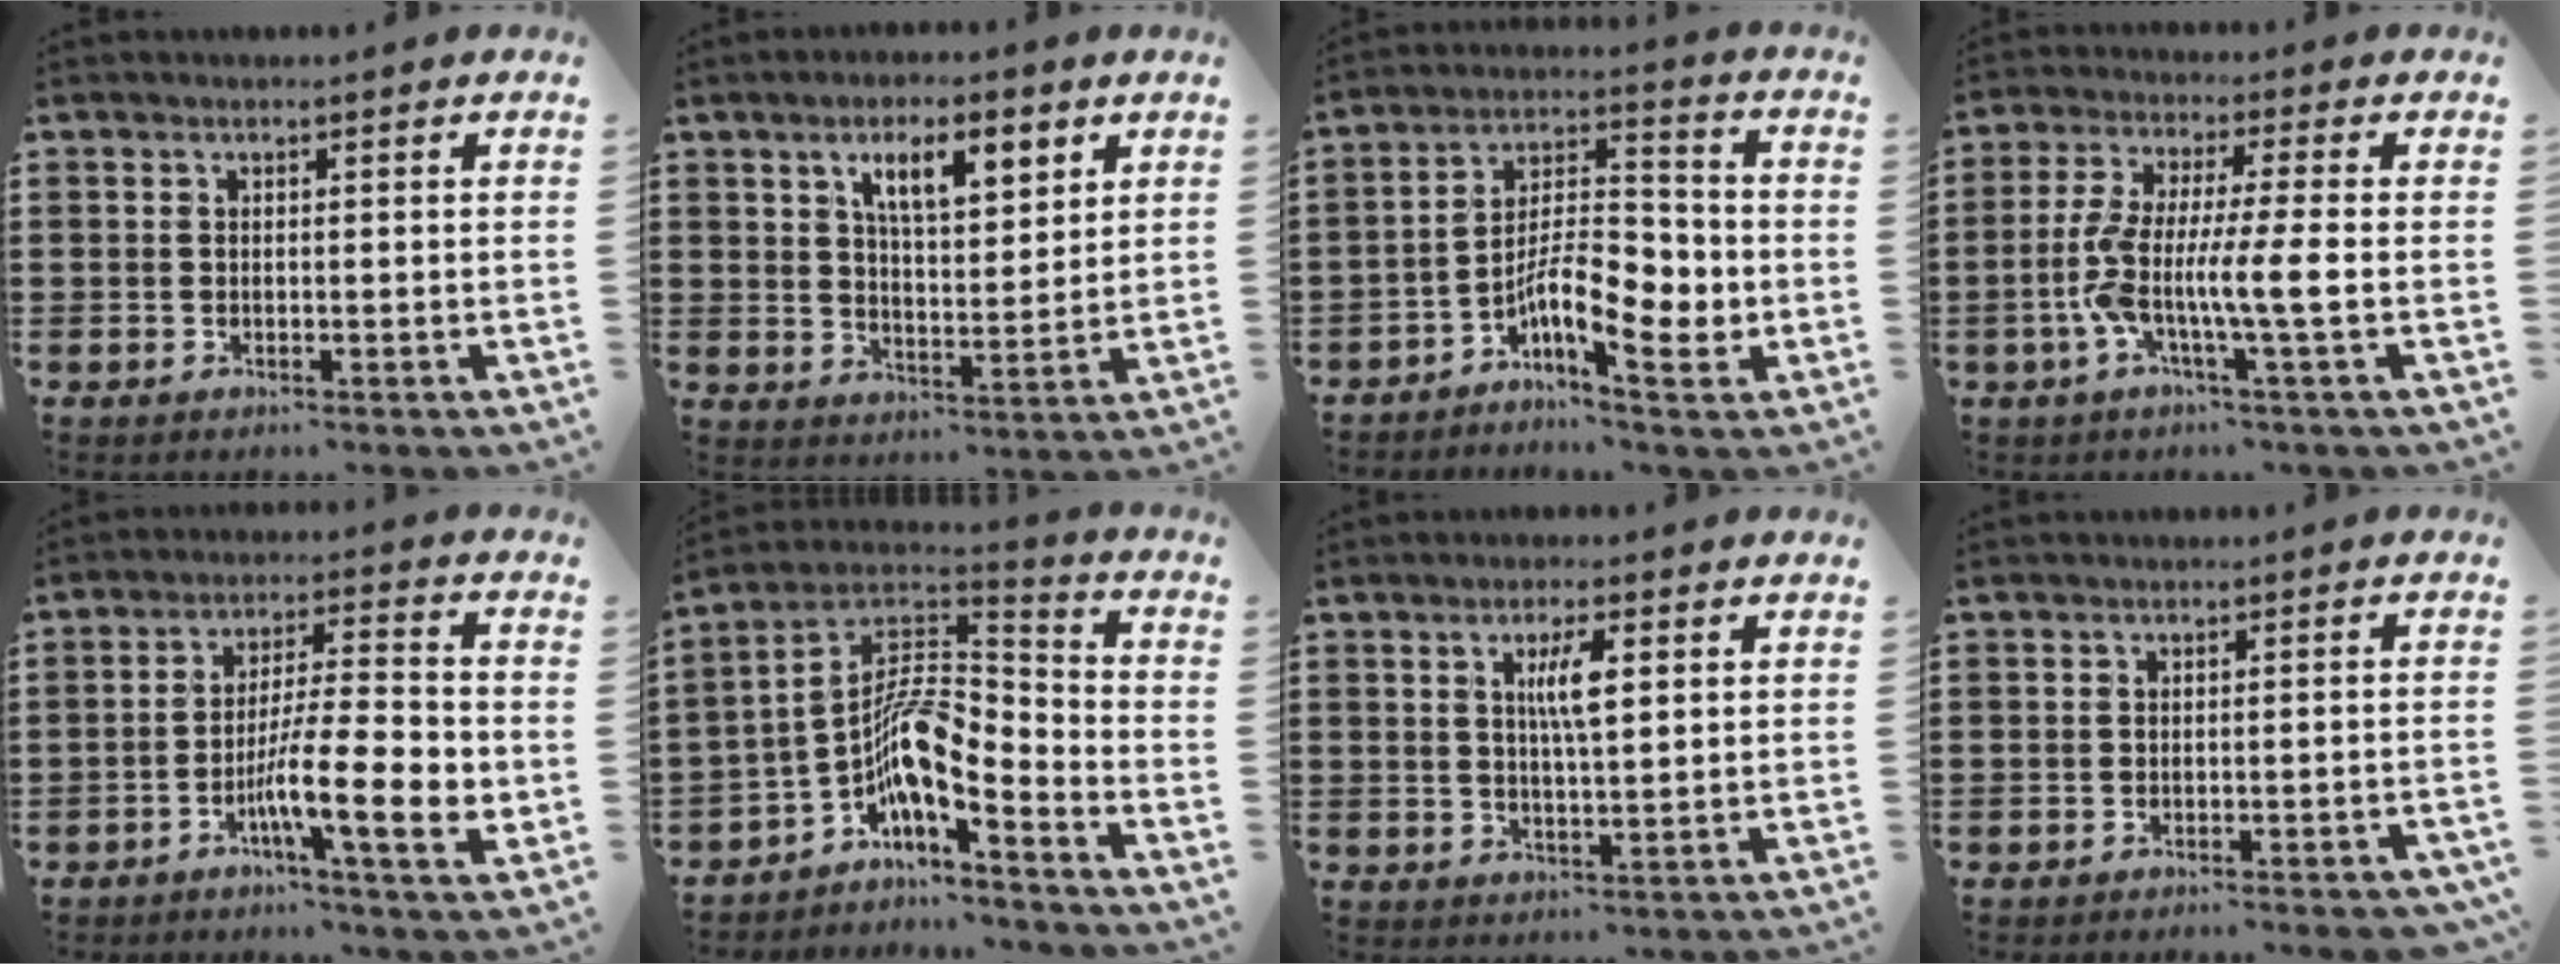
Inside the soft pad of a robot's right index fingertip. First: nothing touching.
{"total": 7.6, "force": [3.9, 2.5, 6.0], "torque": [-0.102, 0.001, 0.061]}
{"total": 9.4, "force": [-4.1, 3.1, 7.9], "torque": [-0.152, 0.003, -0.076]}
{"total": 9.0, "force": [-2.5, 0.5, 8.7], "torque": [-0.185, -0.014, -0.057]}
{"total": 12.1, "force": [-4.1, 2.0, 11.2], "torque": [-0.189, -0.006, -0.072]}
{"total": 8.6, "force": [-4.4, 2.7, 6.9], "torque": [-0.147, -0.019, -0.092]}
{"total": 4.6, "force": [1.3, 1.1, 4.3], "torque": [-0.087, 0.010, 0.018]}
{"total": 2.0, "force": [-1.8, 0.0, 1.0], "torque": [-0.018, 0.002, -0.035]}